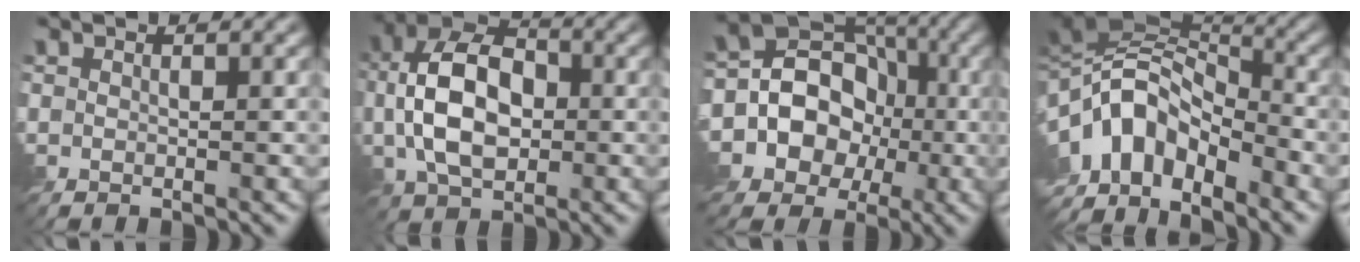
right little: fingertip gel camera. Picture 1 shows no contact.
{"total": 8.7, "force": [-0.3, 5.6, 6.7], "torque": [-0.140, 0.011, -0.015]}
{"total": 11.7, "force": [-2.8, 10.3, 5.0], "torque": [-0.085, 0.020, -0.067]}
{"total": 11.0, "force": [-5.2, 5.8, 7.7], "torque": [-0.139, 0.013, -0.103]}